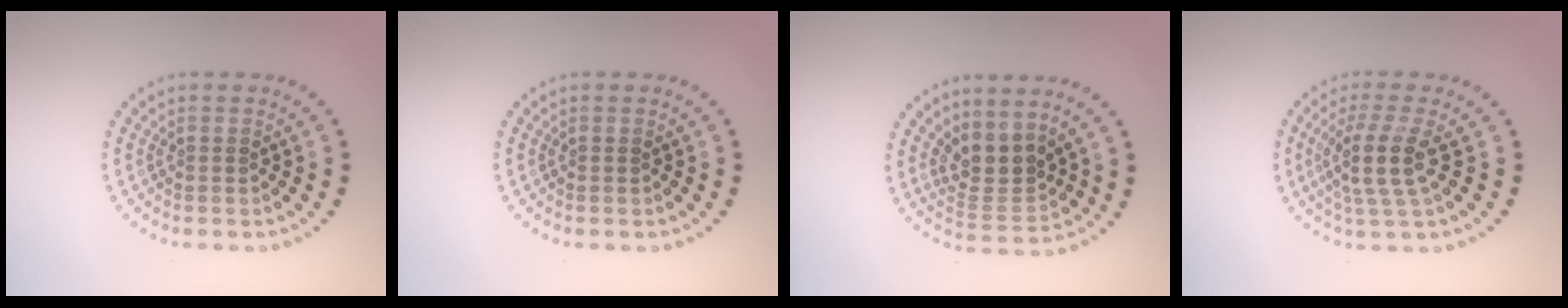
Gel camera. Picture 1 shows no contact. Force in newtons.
{"total": 0.0}
{"total": 3.2, "press": 2.4, "slide": 2.1}
{"total": 4.0, "press": 3.1, "slide": 2.5}